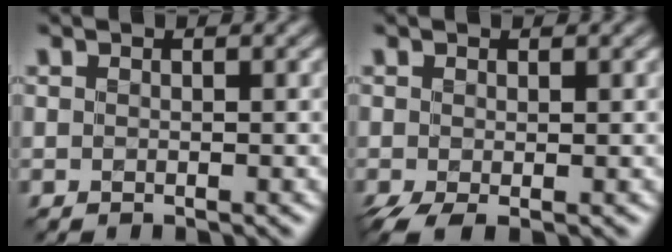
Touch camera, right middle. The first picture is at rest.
{"total": 2.3, "force": [-0.9, 0.9, 1.9], "torque": [-0.049, -0.013, -0.021]}